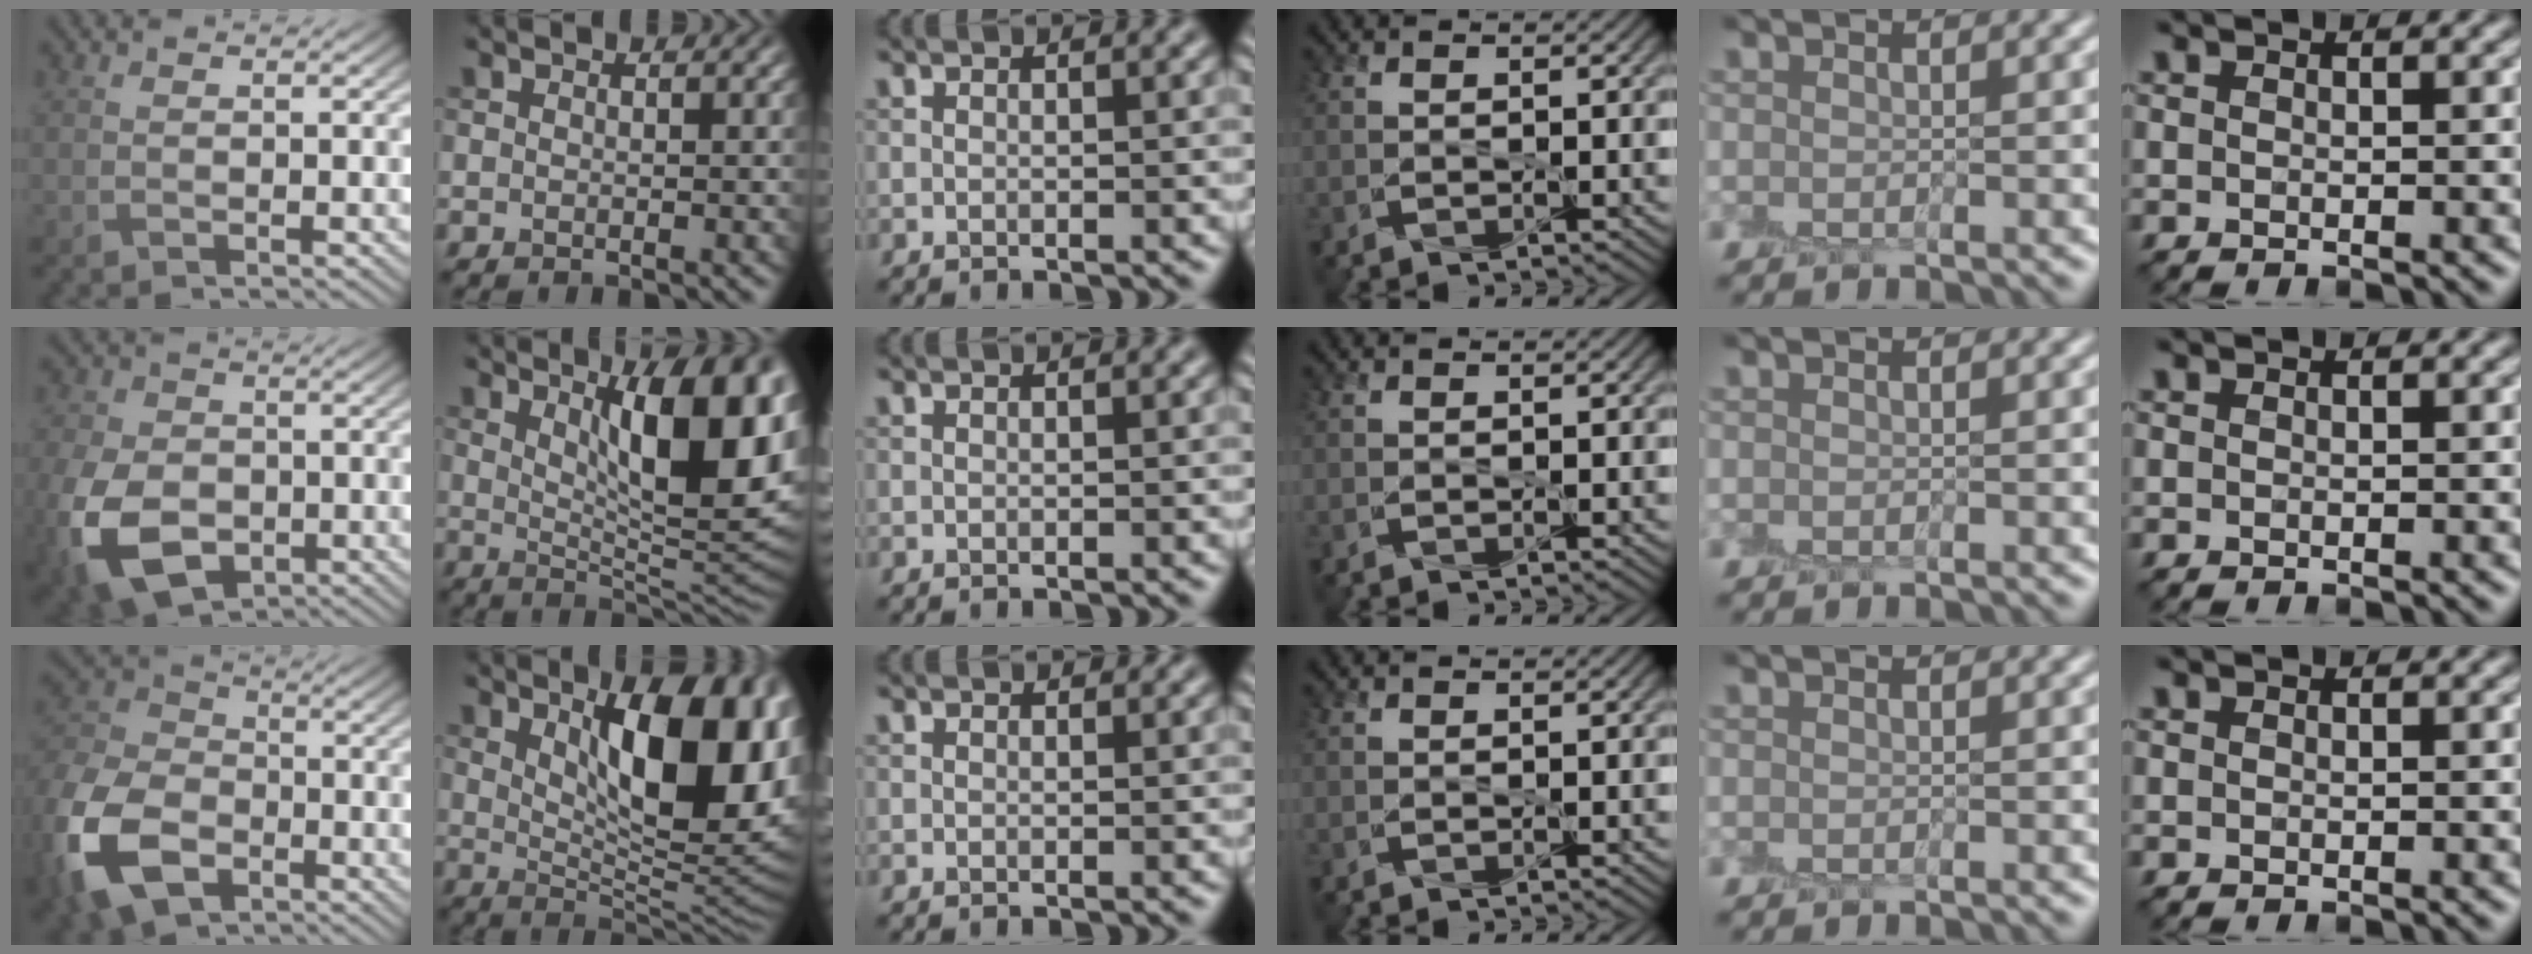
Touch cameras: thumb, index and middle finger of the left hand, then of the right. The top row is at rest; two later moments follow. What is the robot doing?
{"motion": "peel", "object": "postage stamp"}